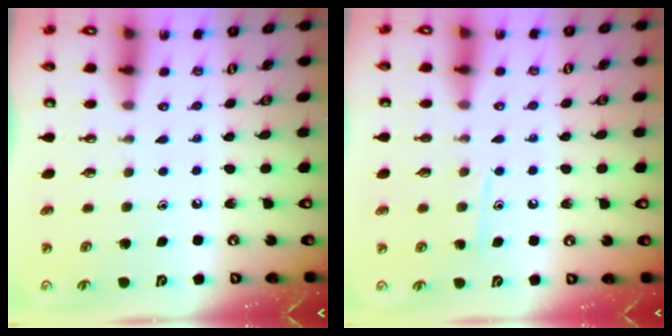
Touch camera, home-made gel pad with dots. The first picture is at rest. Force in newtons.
{"total": 7.4, "press": 7.3, "slide": 0.6}